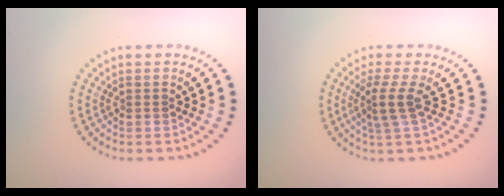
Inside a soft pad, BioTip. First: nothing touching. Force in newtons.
{"total": 2.5, "press": 1.8, "slide": 1.7}